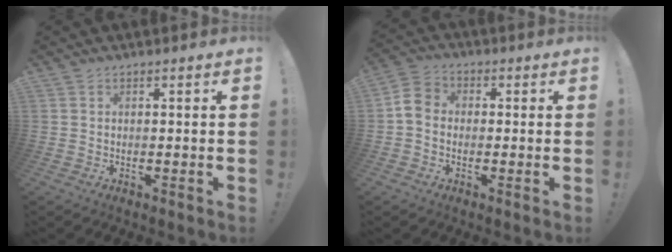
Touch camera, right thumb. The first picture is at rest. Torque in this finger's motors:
{"motor_torque": [-0.08, 0.32, -0.23, 0.13, 0.24]}